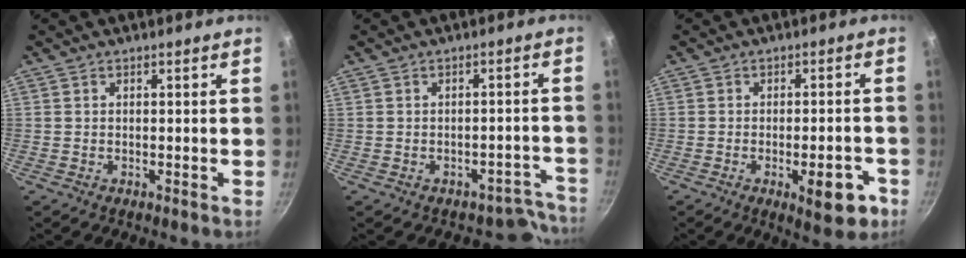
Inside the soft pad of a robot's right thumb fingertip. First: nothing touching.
{"total": 6.4, "force": [-5.0, 3.9, 0.7], "torque": [0.062, 0.059, -0.049]}
{"total": 8.9, "force": [-3.7, 3.5, 7.3], "torque": [-0.066, 0.019, -0.041]}